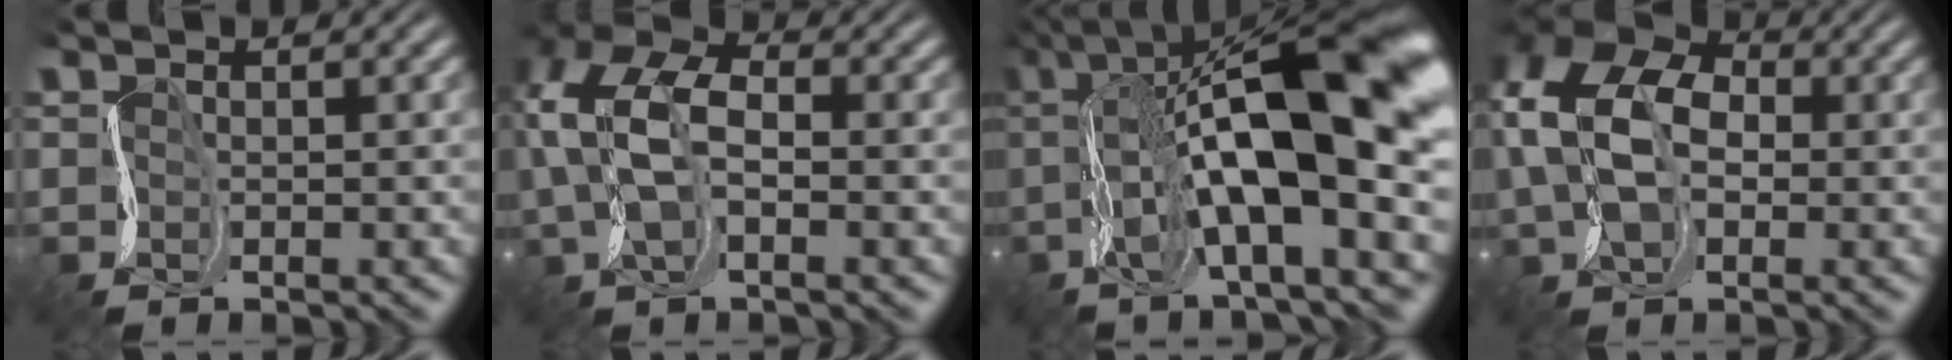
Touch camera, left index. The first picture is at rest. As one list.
[{"total": 8.3, "force": [0.4, 4.9, 6.7], "torque": [-0.158, 0.011, -0.001]}, {"total": 16.6, "force": [1.0, 5.4, 15.7], "torque": [-0.249, 0.021, 0.008]}, {"total": 9.5, "force": [0.9, 6.4, 6.9], "torque": [-0.152, 0.010, 0.008]}]